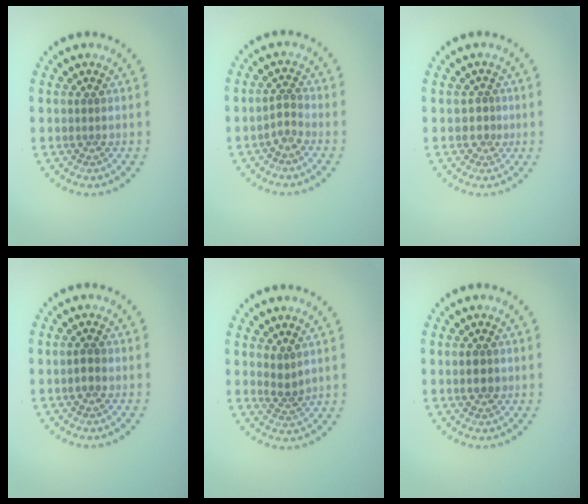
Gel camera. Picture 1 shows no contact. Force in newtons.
{"total": 1.4, "press": 1.1, "slide": 0.9}
{"total": 1.4, "press": 1.2, "slide": 0.8}
{"total": 1.2, "press": 1.2, "slide": 0.2}
{"total": 1.6, "press": 1.2, "slide": 1.0}
{"total": 1.6, "press": 1.6, "slide": 0.2}